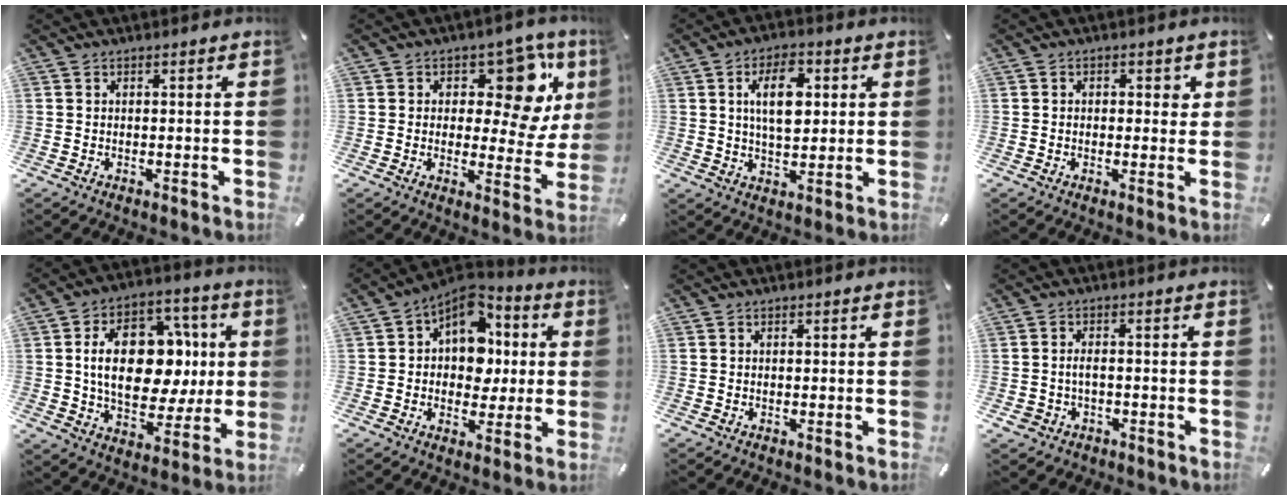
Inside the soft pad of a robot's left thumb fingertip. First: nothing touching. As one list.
[{"total": 16.4, "force": [7.0, 8.9, 11.9], "torque": [-0.145, -0.047, 0.116]}, {"total": 10.2, "force": [2.6, 5.8, 8.0], "torque": [-0.137, -0.006, 0.035]}, {"total": 2.0, "force": [0.1, 1.5, 1.3], "torque": [-0.010, 0.001, -0.005]}, {"total": 19.2, "force": [1.7, 13.2, 13.8], "torque": [-0.235, 0.000, 0.034]}, {"total": 11.9, "force": [2.9, 9.8, 6.1], "torque": [-0.086, -0.023, 0.056]}, {"total": 0.0}, {"total": 3.2, "force": [-0.9, 2.3, 2.0], "torque": [-0.052, 0.001, -0.021]}]